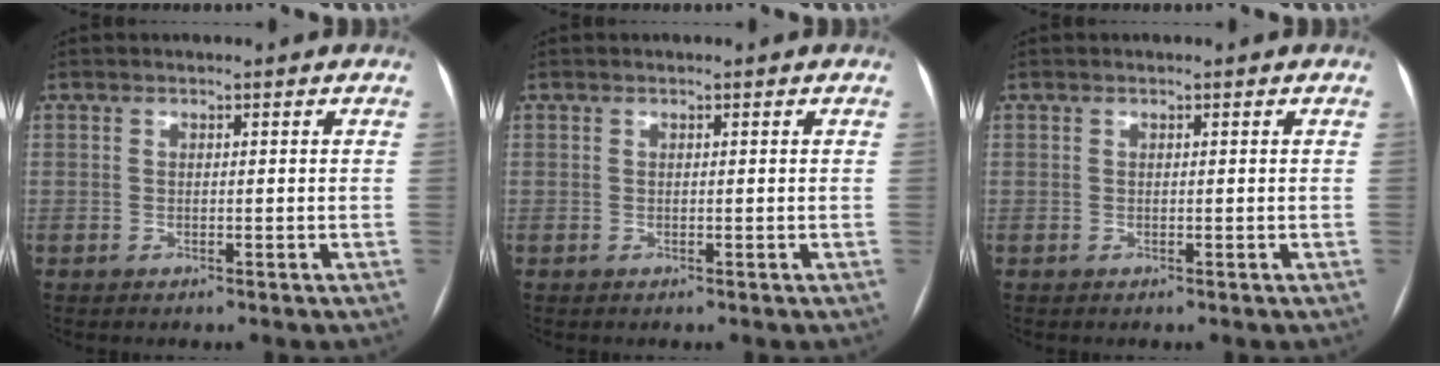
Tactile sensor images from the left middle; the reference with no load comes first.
{"total": 0.0}
{"total": 0.0}